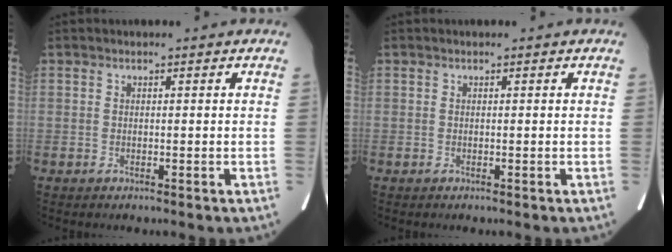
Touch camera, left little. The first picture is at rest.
{"total": 0.0}